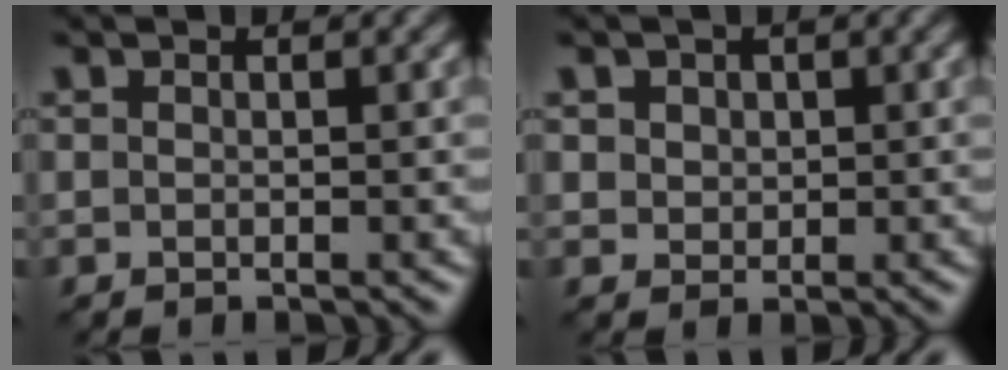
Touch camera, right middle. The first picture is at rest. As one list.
[{"total": 2.3, "force": [1.1, 1.8, 0.9], "torque": [-0.026, 0.008, 0.024]}]